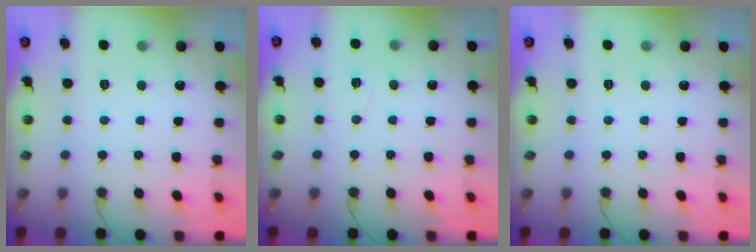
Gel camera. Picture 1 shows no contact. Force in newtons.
{"total": 4.2, "press": 3.8, "slide": 1.8}
{"total": 0.0}